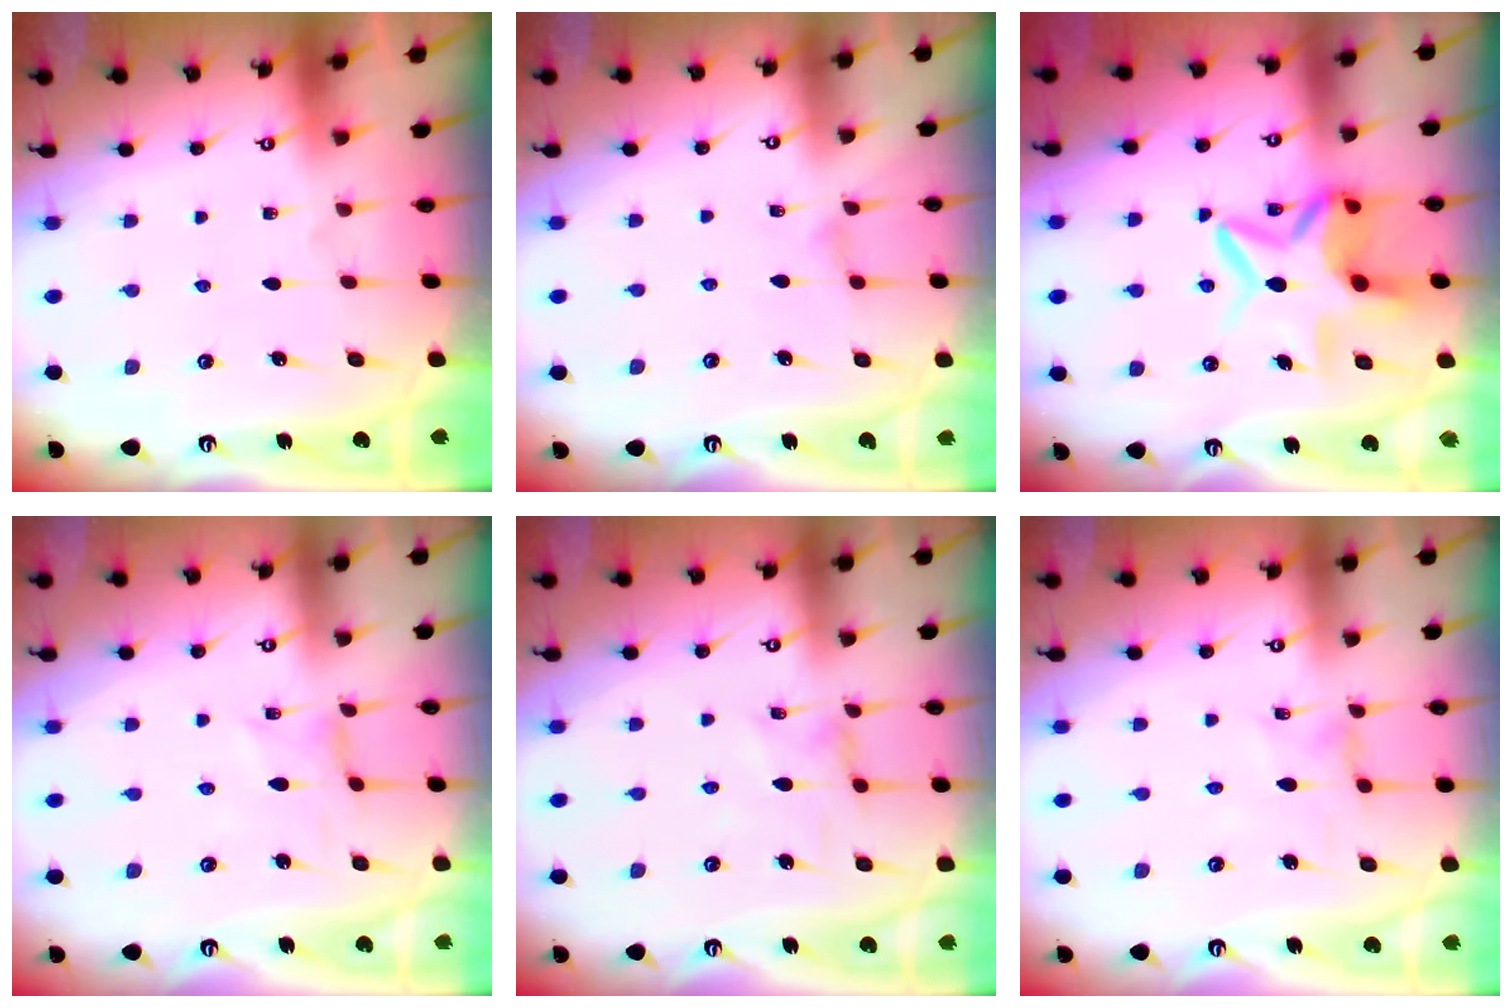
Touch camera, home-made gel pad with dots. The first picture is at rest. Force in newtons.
{"total": 0.8, "press": 0.8, "slide": 0.2}
{"total": 10.9, "press": 10.8, "slide": 1.5}
{"total": 0.0}
{"total": 1.1, "press": 1.1, "slide": 0.1}
{"total": 0.7, "press": 0.7, "slide": 0.3}